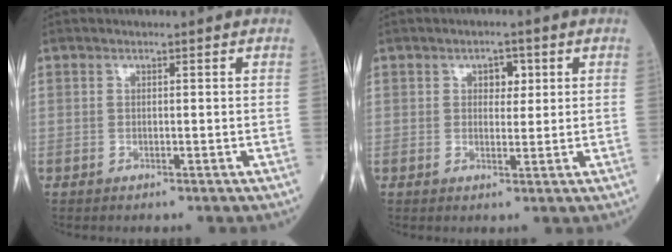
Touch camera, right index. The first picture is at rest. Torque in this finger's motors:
{"motor_torque": [0.06, 0.01, 0.00, 0.00]}